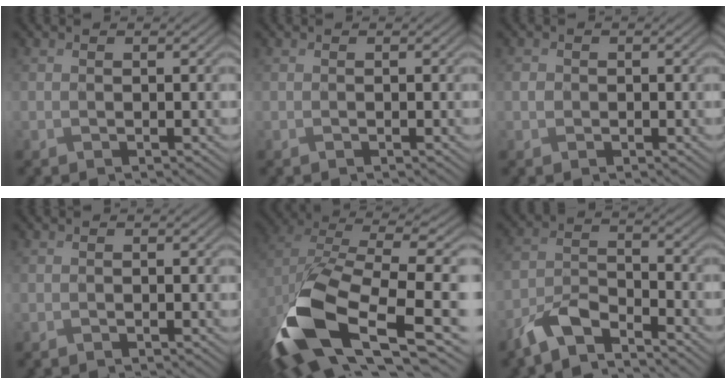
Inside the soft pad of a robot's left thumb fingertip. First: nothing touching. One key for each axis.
{"total": 0.0}
{"total": 1.2, "fx": -0.2, "fy": 1.1, "fz": 0.4, "tx": -0.007, "ty": -0.004, "tz": -0.009}
{"total": 0.0}
{"total": 16.9, "fx": -5.7, "fy": 7.9, "fz": 13.8, "tx": -0.344, "ty": -0.035, "tz": -0.085}
{"total": 6.8, "fx": -5.3, "fy": 2.3, "fz": 3.5, "tx": -0.074, "ty": -0.003, "tz": -0.117}